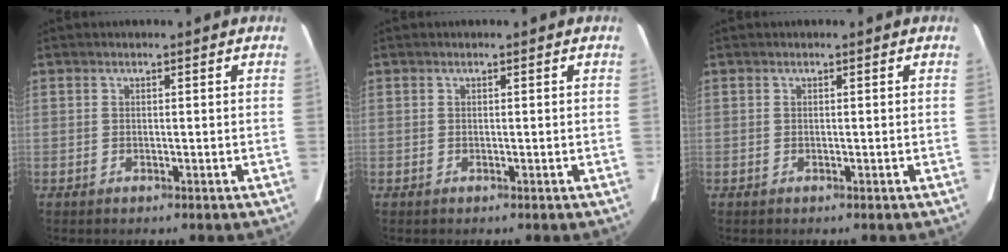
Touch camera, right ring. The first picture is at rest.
{"total": 0.0}
{"total": 0.0}